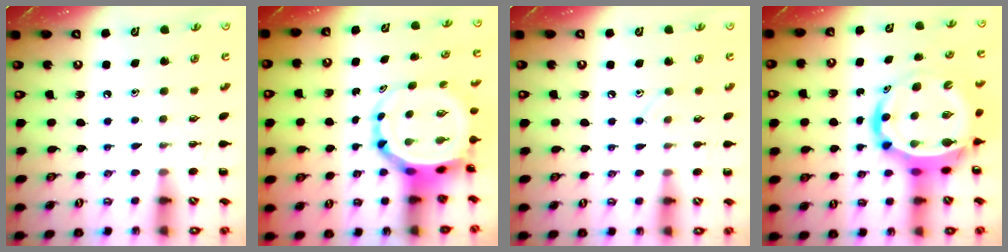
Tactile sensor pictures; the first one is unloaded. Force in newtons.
{"total": 7.0, "press": 6.7, "slide": 2.1}
{"total": 6.5, "press": 6.1, "slide": 2.2}
{"total": 11.5, "press": 11.0, "slide": 3.2}